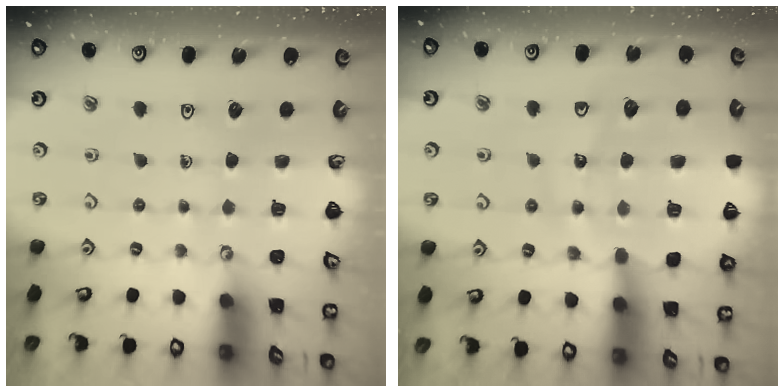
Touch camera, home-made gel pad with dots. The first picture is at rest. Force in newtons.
{"total": 12.9, "press": 12.6, "slide": 2.6}